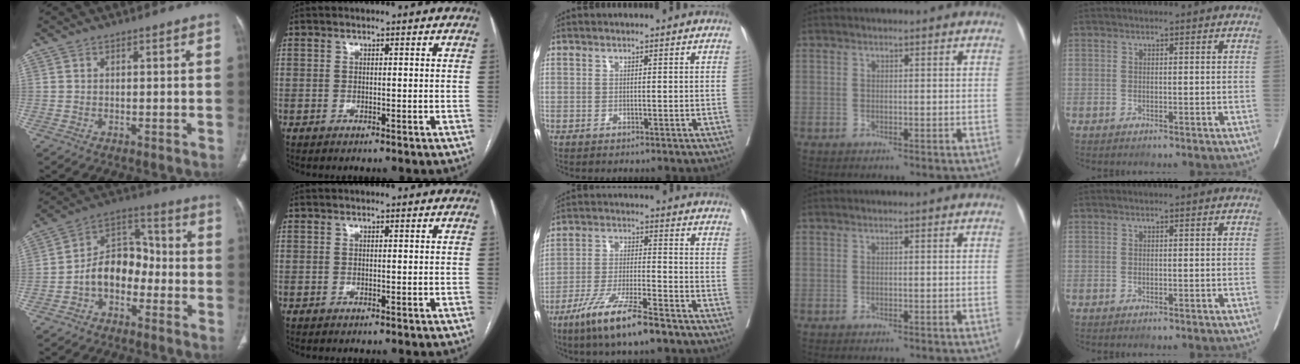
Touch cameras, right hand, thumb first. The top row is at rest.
{"thumb": {"total": 10.7, "force": [-3.3, 7.6, 6.8], "torque": [-0.089, 0.050, -0.070]}, "middle": {"total": 11.2, "force": [-7.7, 1.0, 8.1], "torque": [-0.154, -0.026, -0.140]}}